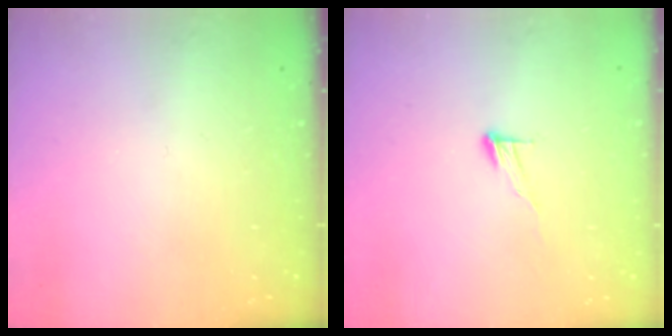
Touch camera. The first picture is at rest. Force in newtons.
{"total": 5.6, "press": 5.6, "slide": 0.2}